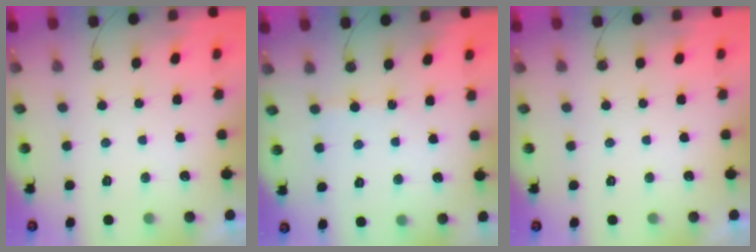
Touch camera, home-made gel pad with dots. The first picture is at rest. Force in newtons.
{"total": 3.6, "press": 3.5, "slide": 0.4}
{"total": 0.0}